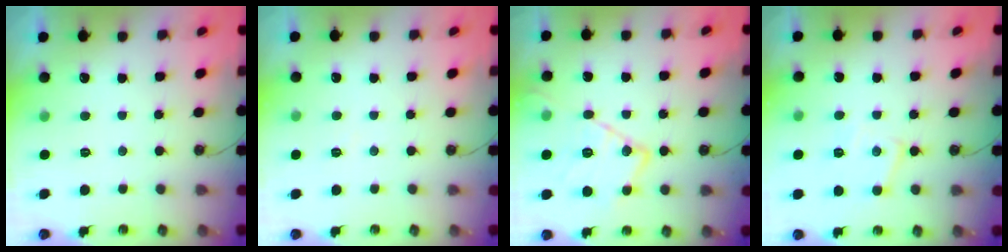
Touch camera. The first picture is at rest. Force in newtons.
{"total": 3.5, "press": 3.4, "slide": 0.7}
{"total": 19.2, "press": 19.1, "slide": 1.3}
{"total": 10.0, "press": 10.0, "slide": 0.7}